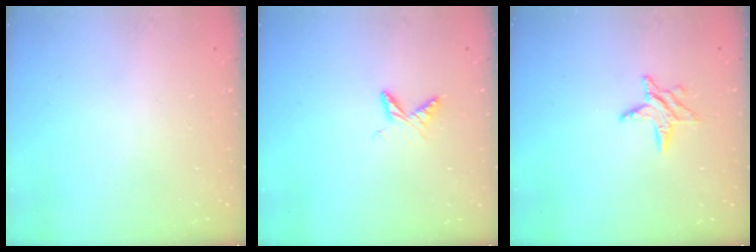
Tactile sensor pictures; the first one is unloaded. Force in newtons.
{"total": 5.8, "press": 5.7, "slide": 0.7}
{"total": 6.5, "press": 6.5, "slide": 0.1}